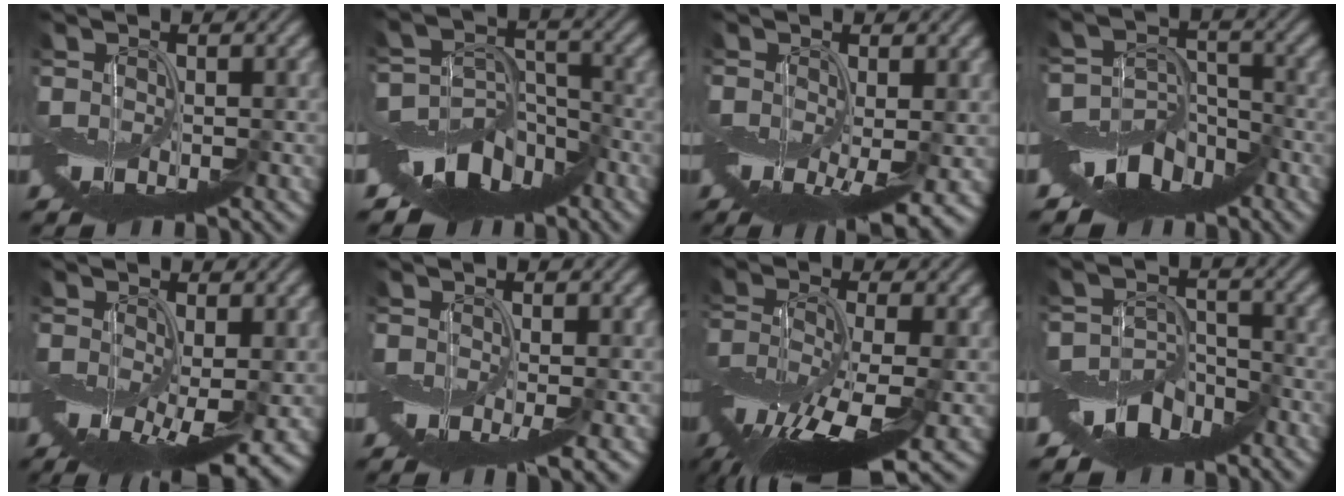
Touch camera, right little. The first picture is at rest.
{"total": 8.5, "force": [-6.0, 4.8, 3.5], "torque": [-0.044, 0.002, -0.116]}
{"total": 6.7, "force": [-1.8, 2.6, 5.9], "torque": [-0.093, -0.022, -0.017]}
{"total": 7.1, "force": [-5.1, 4.0, 3.0], "torque": [-0.039, -0.003, -0.101]}
{"total": 8.5, "force": [-2.0, 3.6, 7.4], "torque": [-0.124, -0.032, -0.015]}
{"total": 2.2, "force": [-1.0, 0.5, 1.8], "torque": [-0.031, -0.010, -0.018]}
{"total": 10.2, "force": [-4.9, 3.1, 8.4], "torque": [-0.165, -0.017, -0.093]}
{"total": 5.8, "force": [-4.2, 3.1, 2.5], "torque": [-0.032, 0.000, -0.088]}